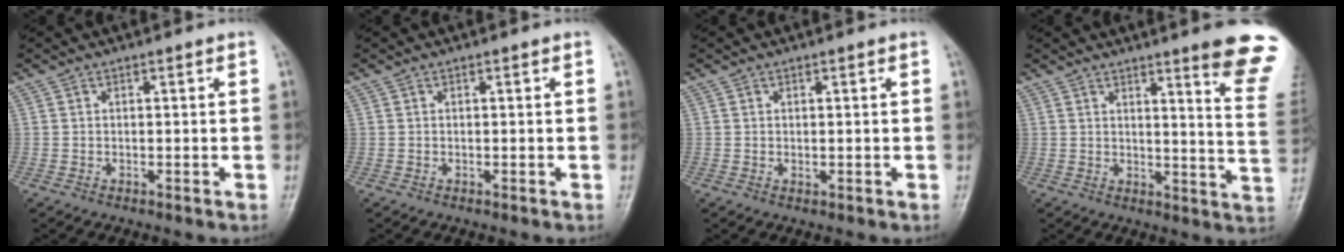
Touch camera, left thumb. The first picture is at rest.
{"total": 0.0}
{"total": 0.7, "force": [0.1, 0.3, 0.6], "torque": [-0.011, 0.001, 0.006]}
{"total": 13.5, "force": [9.3, 0.7, 9.7], "torque": [-0.098, -0.065, 0.103]}